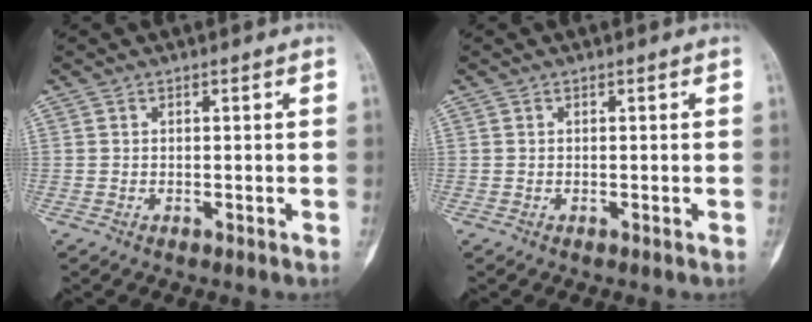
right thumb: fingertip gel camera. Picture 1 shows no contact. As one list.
[{"total": 0.0}]